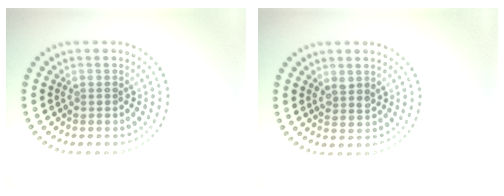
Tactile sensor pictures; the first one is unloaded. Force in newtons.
{"total": 1.4, "press": 1.2, "slide": 0.7}